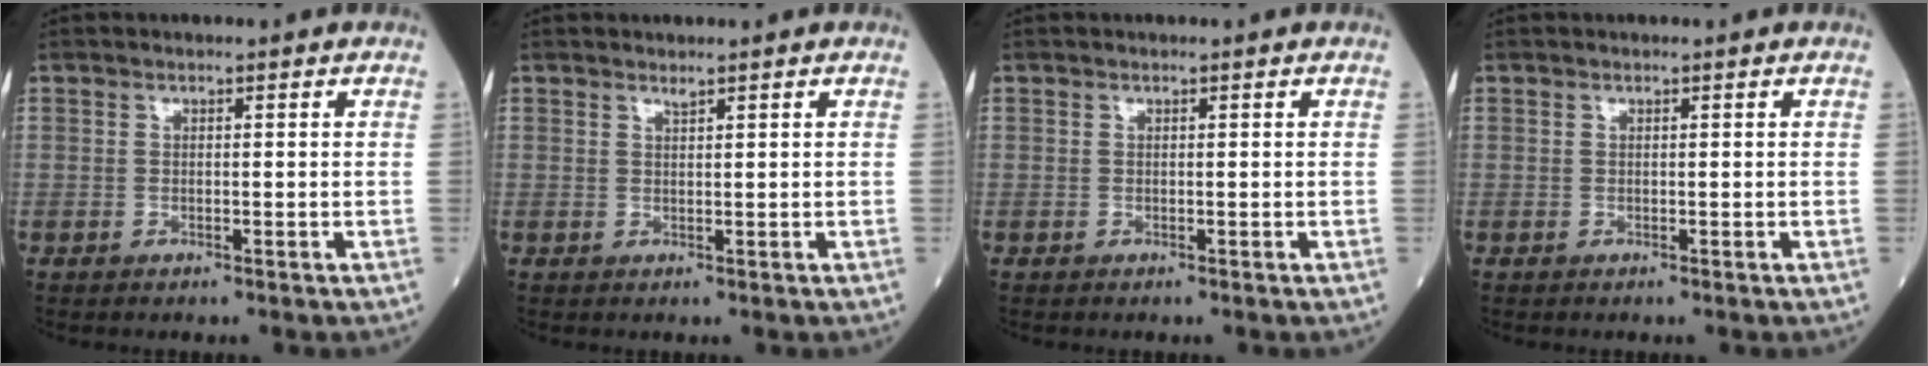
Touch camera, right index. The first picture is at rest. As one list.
[{"total": 0.6, "force": [0.5, -0.1, 0.2], "torque": [-0.010, -0.006, 0.011]}, {"total": 0.0}, {"total": 0.0}]